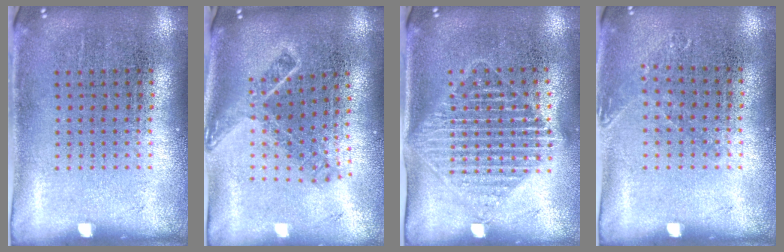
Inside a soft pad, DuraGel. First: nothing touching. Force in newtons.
{"total": 1.9, "press": 1.4, "slide": 1.3}
{"total": 1.7, "press": 1.4, "slide": 1.0}
{"total": 0.8, "press": 0.8, "slide": 0.1}